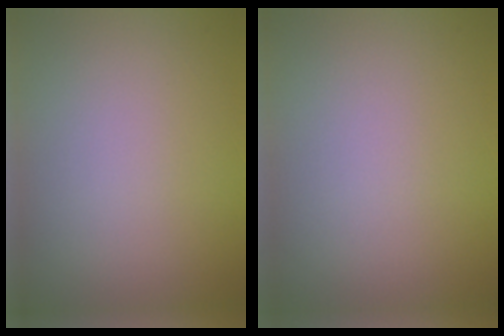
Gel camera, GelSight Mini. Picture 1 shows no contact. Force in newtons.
{"total": 0.0}